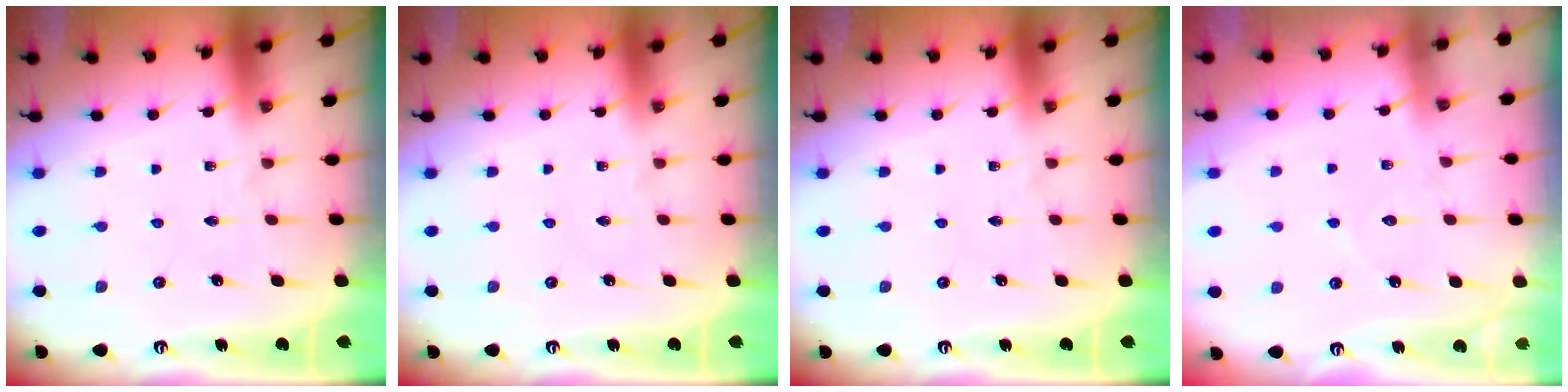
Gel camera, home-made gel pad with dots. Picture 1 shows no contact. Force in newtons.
{"total": 0.0}
{"total": 0.0}
{"total": 5.8, "press": 5.8, "slide": 0.8}